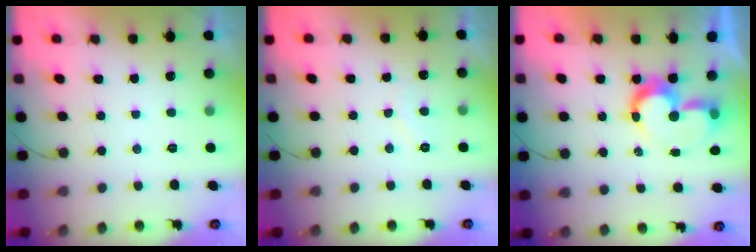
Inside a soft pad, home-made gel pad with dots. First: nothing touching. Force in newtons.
{"total": 5.6, "press": 5.6, "slide": 0.3}
{"total": 9.7, "press": 9.6, "slide": 1.5}